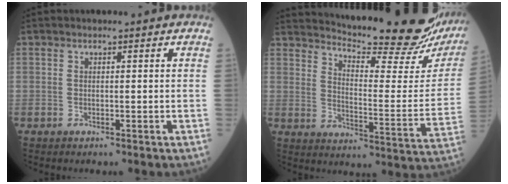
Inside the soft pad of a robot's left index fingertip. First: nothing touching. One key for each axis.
{"total": 26.4, "fx": 23.9, "fy": 3.3, "fz": 10.9, "tx": -0.172, "ty": -0.089, "tz": 0.297}